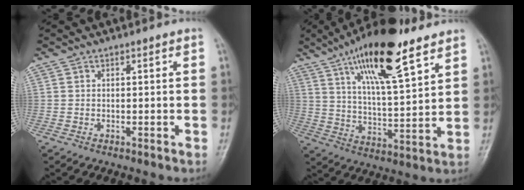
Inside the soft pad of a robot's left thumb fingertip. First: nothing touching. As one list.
[{"total": 18.4, "force": [11.2, 5.2, 13.6], "torque": [-0.210, -0.046, 0.195]}]